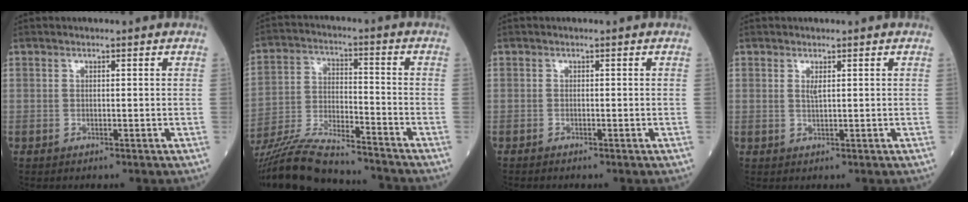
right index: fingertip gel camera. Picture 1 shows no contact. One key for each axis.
{"total": 20.1, "fx": -18.4, "fy": 2.2, "fz": 7.8, "tx": -0.179, "ty": -0.024, "tz": -0.310}
{"total": 0.8, "fx": -0.7, "fy": 0.1, "fz": 0.3, "tx": -0.011, "ty": -0.003, "tz": -0.011}
{"total": 0.9, "fx": 0.3, "fy": 0.1, "fz": 0.9, "tx": -0.022, "ty": -0.002, "tz": 0.006}